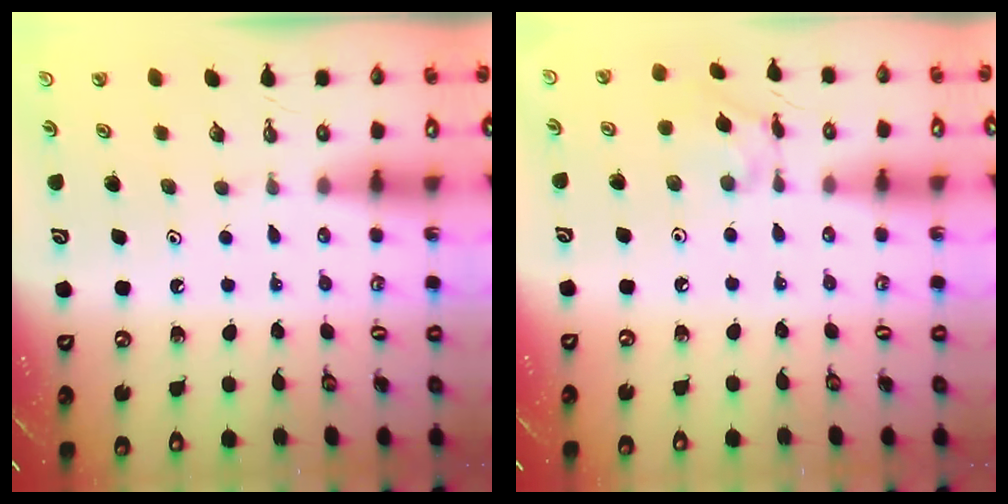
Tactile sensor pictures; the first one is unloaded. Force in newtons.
{"total": 8.1, "press": 8.1, "slide": 0.4}